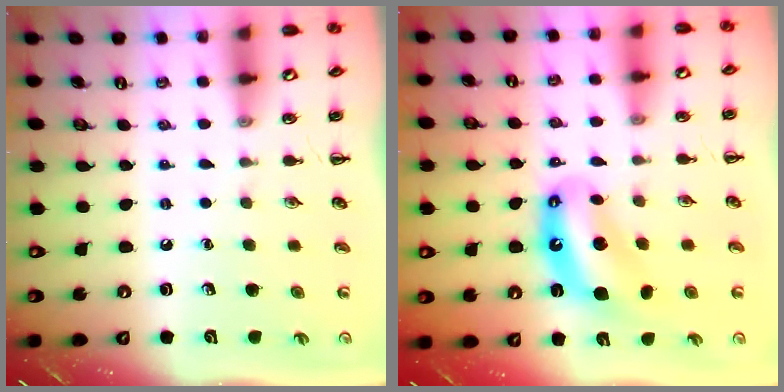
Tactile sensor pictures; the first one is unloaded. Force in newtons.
{"total": 9.4, "press": 9.0, "slide": 2.6}